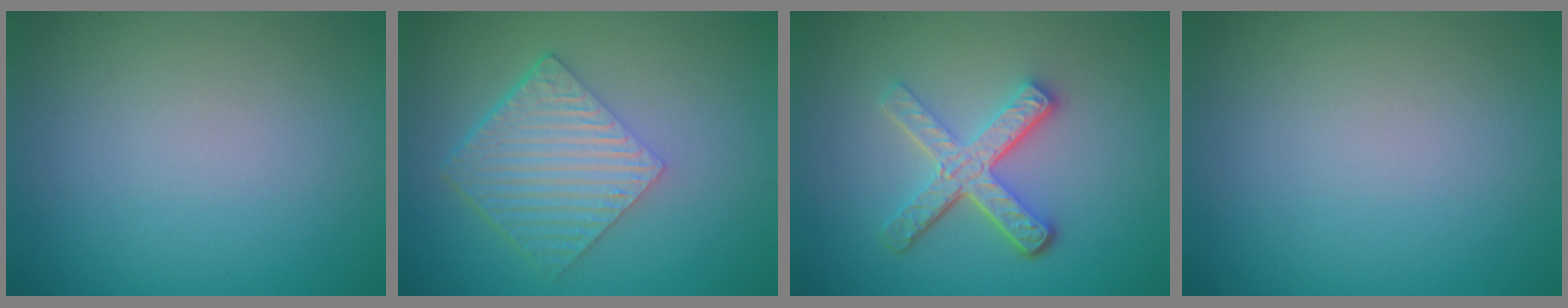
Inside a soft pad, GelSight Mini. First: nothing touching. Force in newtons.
{"total": 6.0, "press": 4.2, "slide": 4.2}
{"total": 5.1, "press": 3.6, "slide": 3.5}
{"total": 0.0}